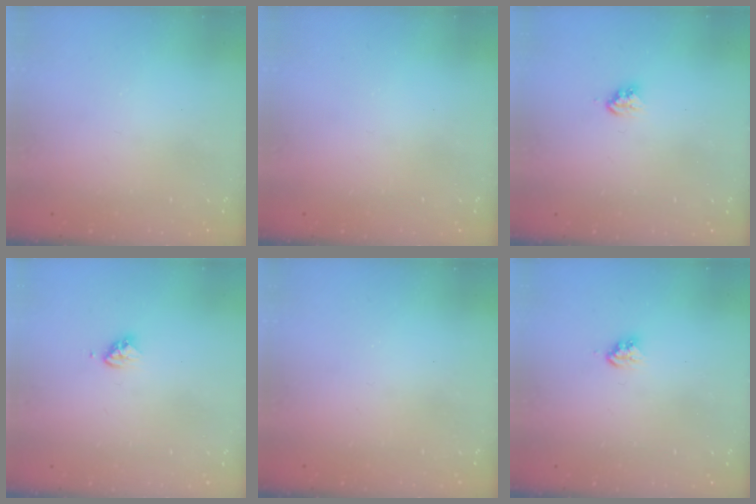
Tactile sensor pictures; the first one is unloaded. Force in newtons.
{"total": 0.0}
{"total": 3.8, "press": 3.8, "slide": 0.5}
{"total": 3.4, "press": 3.3, "slide": 0.6}
{"total": 0.0}
{"total": 3.8, "press": 3.8, "slide": 0.5}